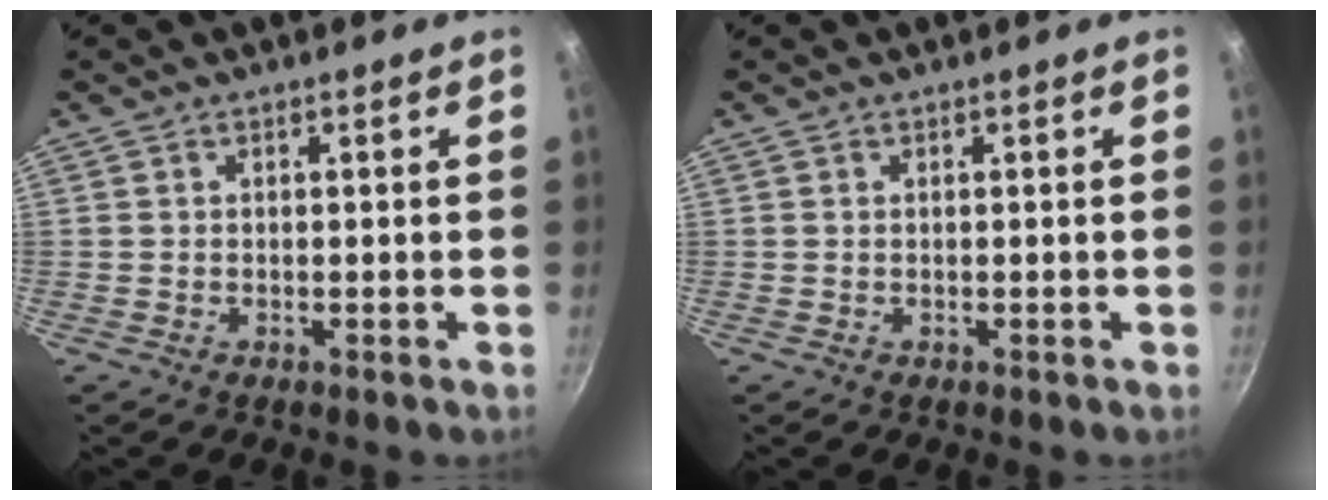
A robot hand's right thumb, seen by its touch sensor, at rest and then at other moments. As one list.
[{"total": 0.0}]